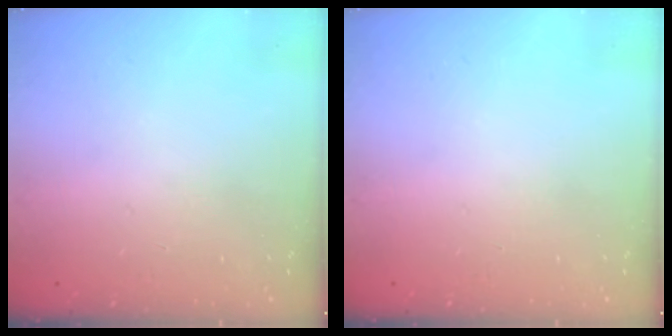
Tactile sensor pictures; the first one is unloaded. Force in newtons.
{"total": 0.0}